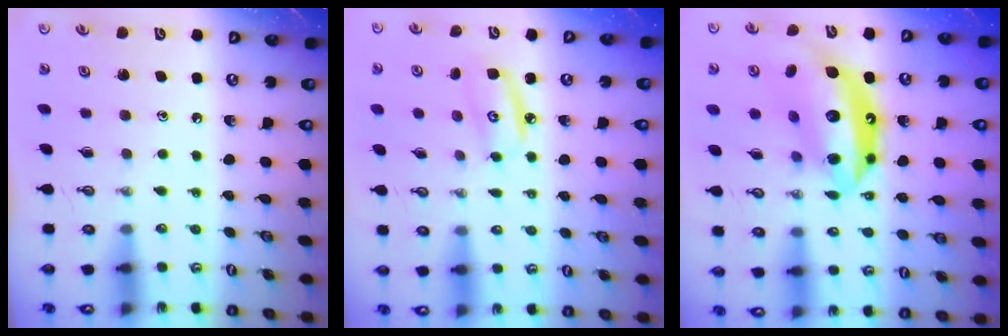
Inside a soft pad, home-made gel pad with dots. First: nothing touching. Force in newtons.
{"total": 6.0, "press": 6.0, "slide": 0.5}
{"total": 18.8, "press": 18.7, "slide": 1.5}